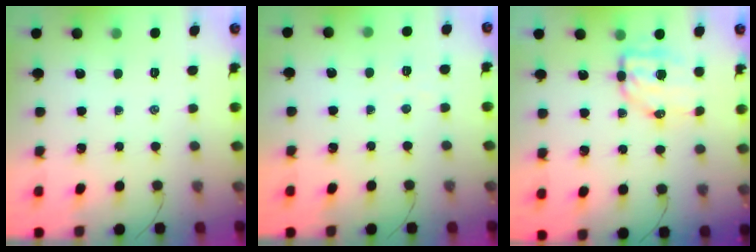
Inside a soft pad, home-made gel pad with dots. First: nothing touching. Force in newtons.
{"total": 2.9, "press": 2.8, "slide": 0.6}
{"total": 7.8, "press": 7.6, "slide": 1.5}